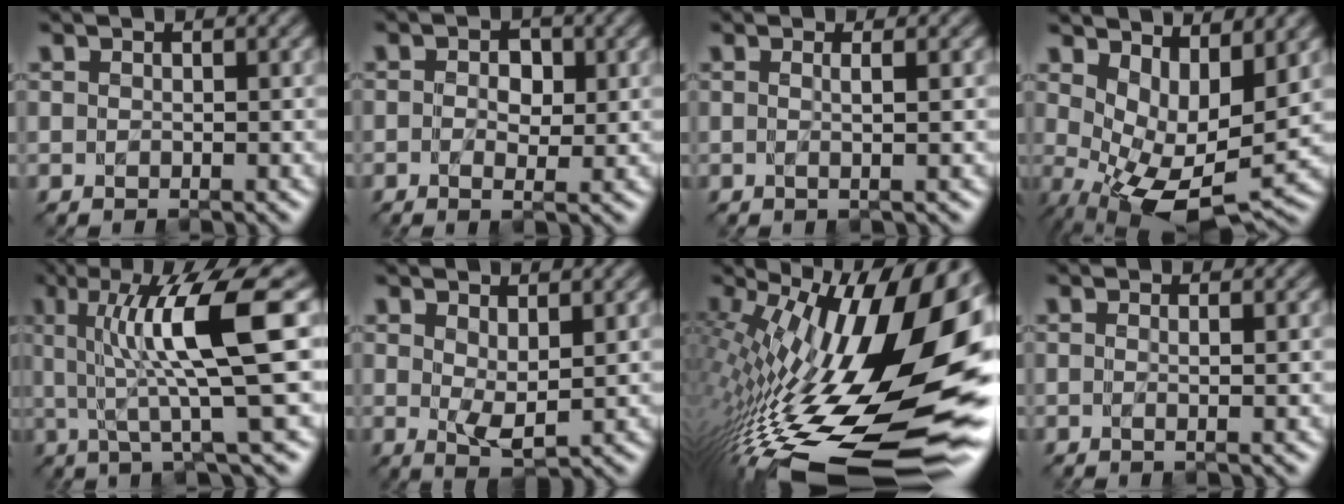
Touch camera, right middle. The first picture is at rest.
{"total": 2.3, "force": [0.2, 1.4, 1.8], "torque": [-0.031, -0.001, -0.001]}
{"total": 1.8, "force": [0.4, 0.6, 1.7], "torque": [-0.021, 0.002, -0.016]}
{"total": 7.8, "force": [0.8, 4.0, 6.6], "torque": [-0.120, -0.024, 0.026]}
{"total": 10.0, "force": [1.6, 1.6, 9.7], "torque": [-0.129, 0.000, 0.024]}
{"total": 2.2, "force": [0.8, 0.7, 1.8], "torque": [-0.041, -0.009, 0.019]}
{"total": 18.7, "force": [-1.6, 7.4, 17.1], "torque": [-0.294, -0.015, -0.037]}
{"total": 0.9, "force": [0.1, 0.2, 0.9], "torque": [-0.016, 0.000, -0.008]}